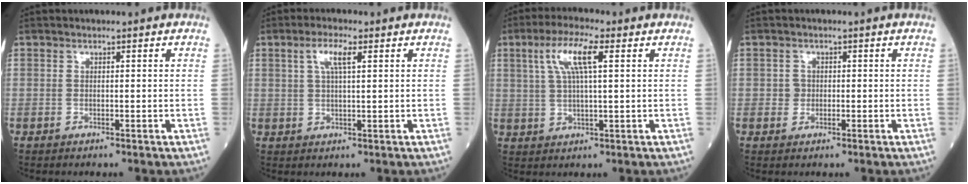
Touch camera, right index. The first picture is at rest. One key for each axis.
{"total": 4.2, "fx": 1.8, "fy": 0.6, "fz": 3.8, "tx": -0.079, "ty": 0.008, "tz": 0.035}
{"total": 7.7, "fx": 2.9, "fy": 1.1, "fz": 7.1, "tx": -0.145, "ty": 0.015, "tz": 0.055}
{"total": 1.6, "fx": 0.0, "fy": 1.5, "fz": 0.4, "tx": -0.002, "ty": 0.004, "tz": 0.001}